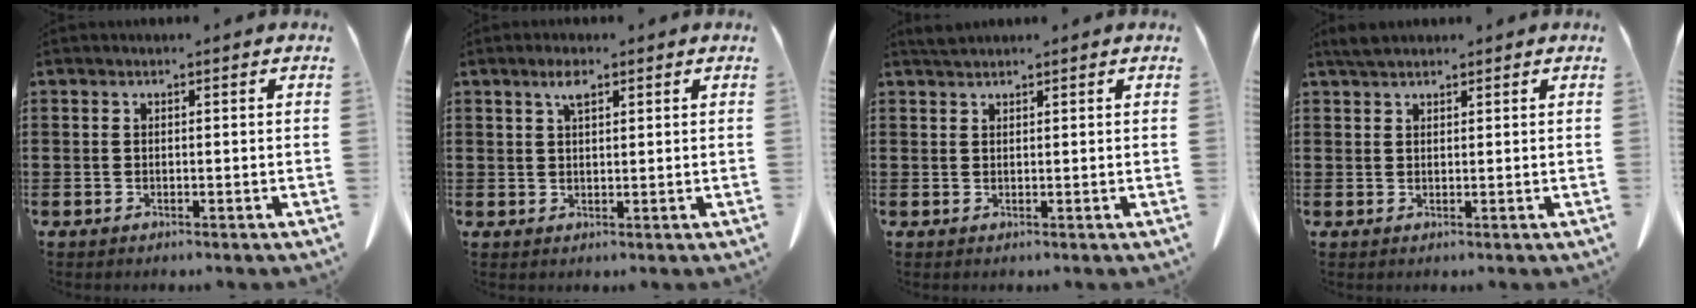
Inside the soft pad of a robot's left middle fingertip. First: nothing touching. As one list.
[{"total": 2.6, "force": [1.7, 0.9, 1.9], "torque": [-0.034, 0.001, 0.027]}, {"total": 1.4, "force": [1.2, 0.2, 0.5], "torque": [-0.014, -0.001, 0.025]}, {"total": 2.0, "force": [1.7, 0.6, 0.8], "torque": [-0.021, 0.003, 0.034]}]